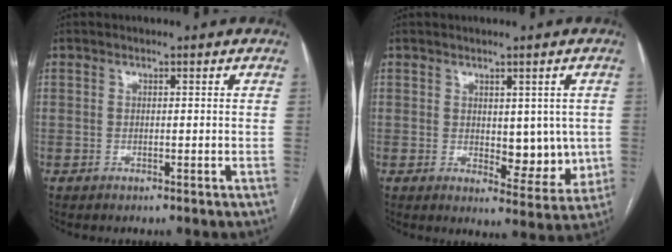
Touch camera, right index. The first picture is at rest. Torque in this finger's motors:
{"motor_torque": [0.49, 0.52, 0.12, 0.03]}